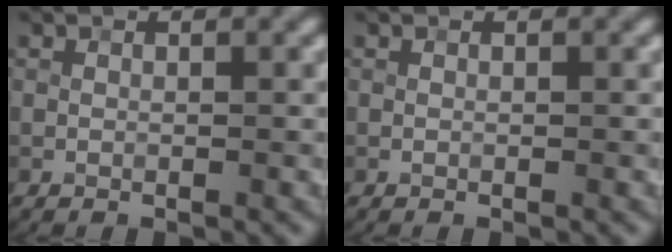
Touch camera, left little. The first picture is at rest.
{"total": 0.0}